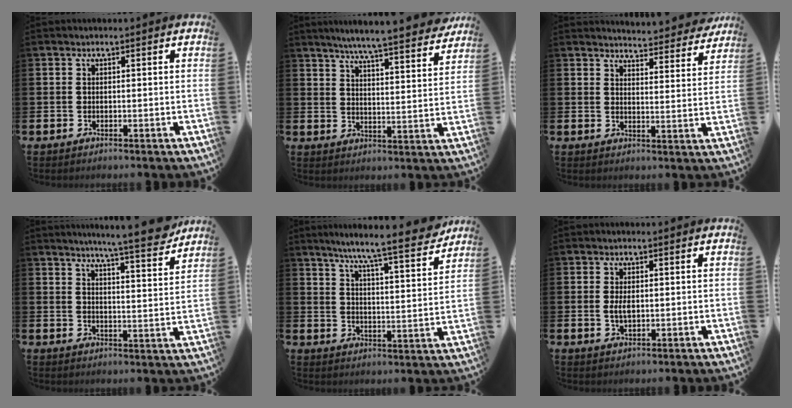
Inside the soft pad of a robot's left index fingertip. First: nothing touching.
{"total": 6.9, "force": [6.5, -0.2, 2.2], "torque": [-0.051, -0.048, 0.108]}
{"total": 4.9, "force": [4.8, 0.4, 0.2], "torque": [-0.007, -0.039, 0.082]}
{"total": 7.5, "force": [7.0, -0.3, 2.8], "torque": [-0.055, -0.040, 0.119]}
{"total": 8.7, "force": [7.7, -0.1, 4.0], "torque": [-0.092, -0.052, 0.129]}
{"total": 2.0, "force": [0.2, 1.0, 1.8], "torque": [-0.027, 0.001, 0.000]}